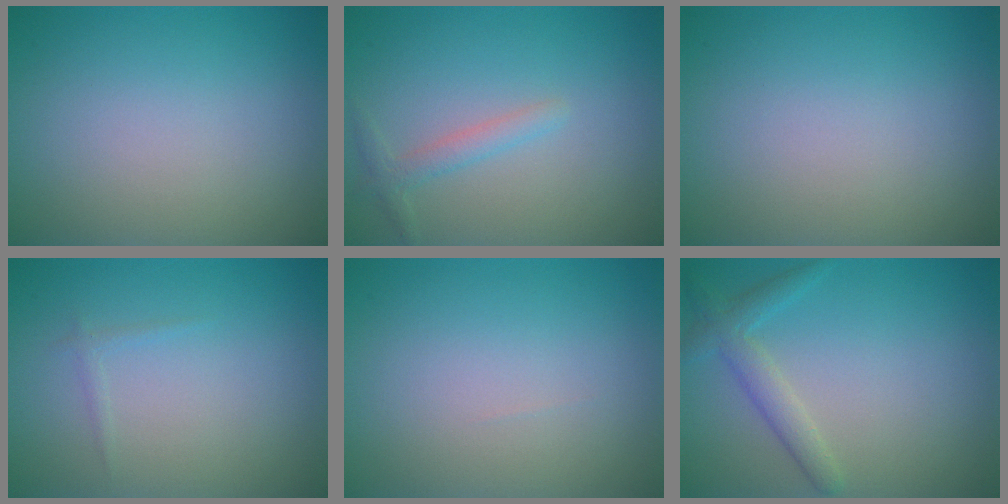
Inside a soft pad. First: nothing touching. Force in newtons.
{"total": 1.6, "press": 1.6, "slide": 0.1}
{"total": 0.0}
{"total": 0.6, "press": 0.6, "slide": 0.0}
{"total": 0.0}
{"total": 2.5, "press": 2.5, "slide": 0.1}